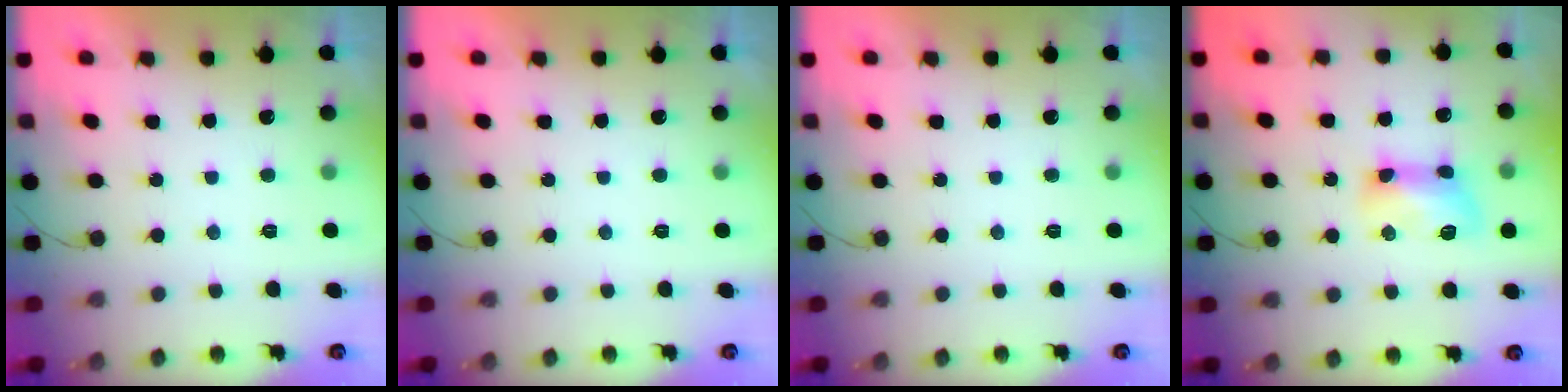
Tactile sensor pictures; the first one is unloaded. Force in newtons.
{"total": 0.0}
{"total": 0.0}
{"total": 9.5, "press": 9.4, "slide": 0.8}